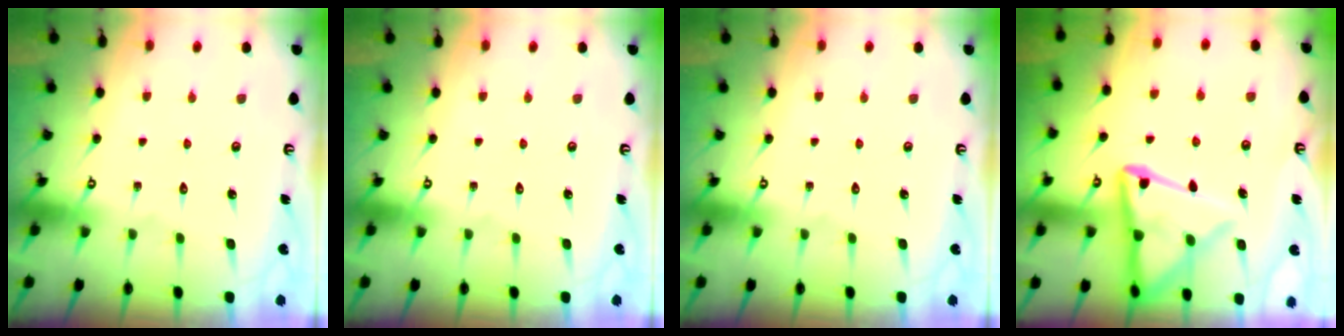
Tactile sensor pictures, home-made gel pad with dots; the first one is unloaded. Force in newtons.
{"total": 0.0}
{"total": 0.0}
{"total": 15.4, "press": 15.3, "slide": 1.5}